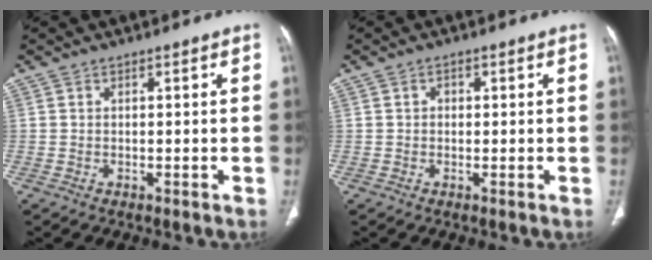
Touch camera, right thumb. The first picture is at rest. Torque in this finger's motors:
{"motor_torque": [0.15, -0.38, -0.48, 0.27, 0.09]}